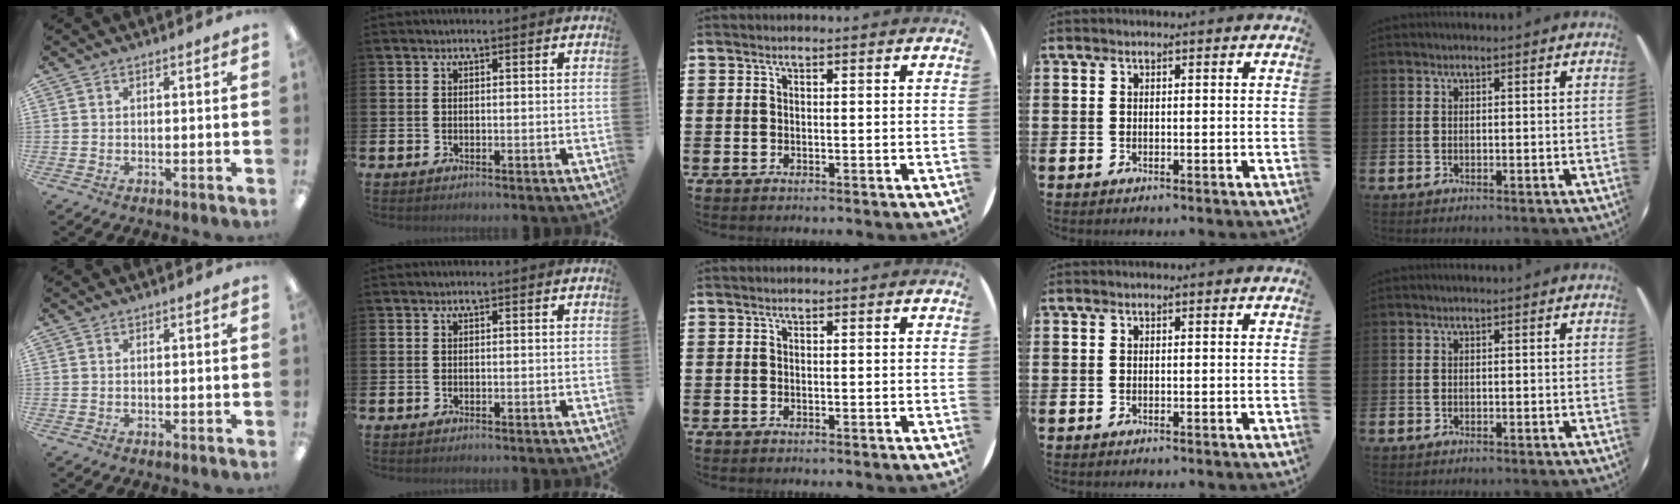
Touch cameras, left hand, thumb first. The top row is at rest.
{}